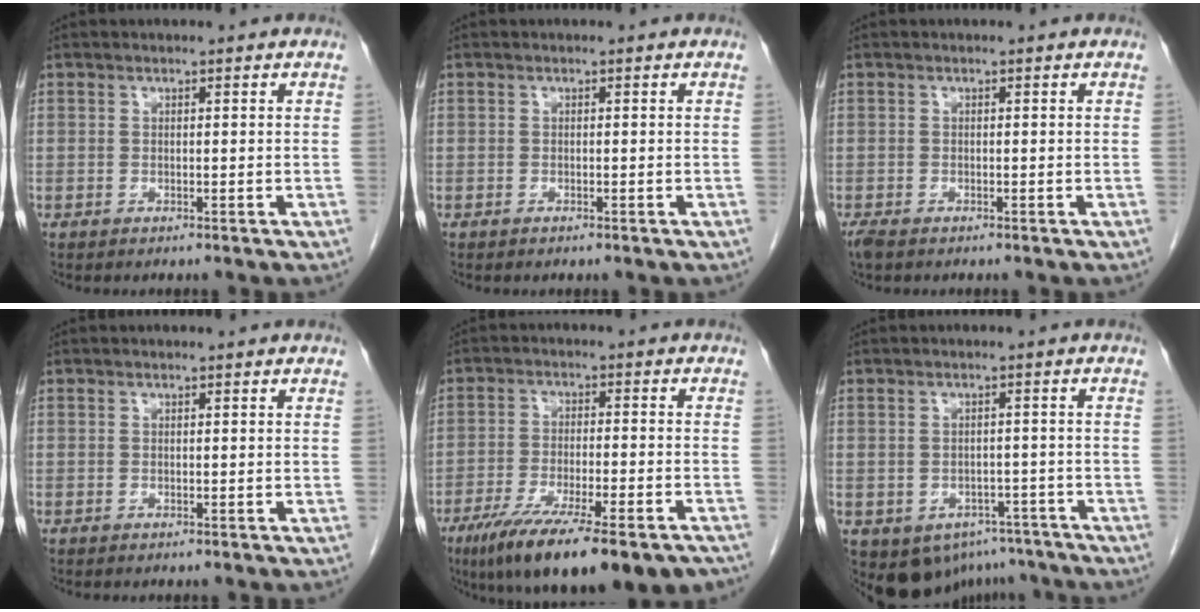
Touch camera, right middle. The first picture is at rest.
{"total": 0.0}
{"total": 1.9, "force": [-1.4, 0.8, 1.0], "torque": [-0.025, -0.006, -0.023]}
{"total": 0.0}
{"total": 20.6, "force": [-15.2, 4.0, 13.3], "torque": [-0.177, -0.026, -0.228]}
{"total": 11.5, "force": [-7.3, 8.2, 3.6], "torque": [-0.071, 0.009, -0.081]}